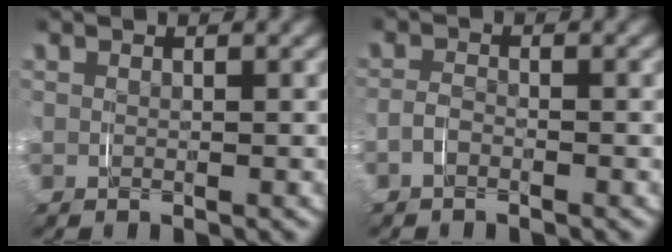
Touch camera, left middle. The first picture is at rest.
{"total": 1.4, "force": [-0.8, 0.9, 0.7], "torque": [-0.023, 0.001, -0.018]}